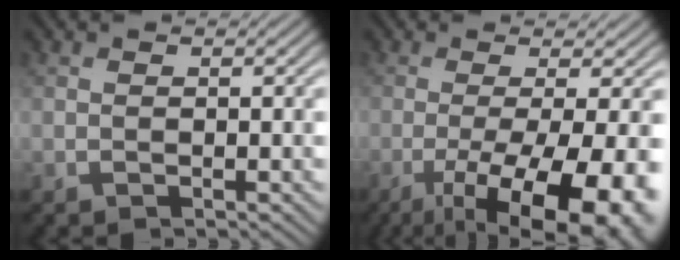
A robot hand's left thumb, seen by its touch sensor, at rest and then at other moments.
{"total": 14.5, "force": [-5.6, 4.2, 12.7], "torque": [-0.183, -0.011, -0.073]}